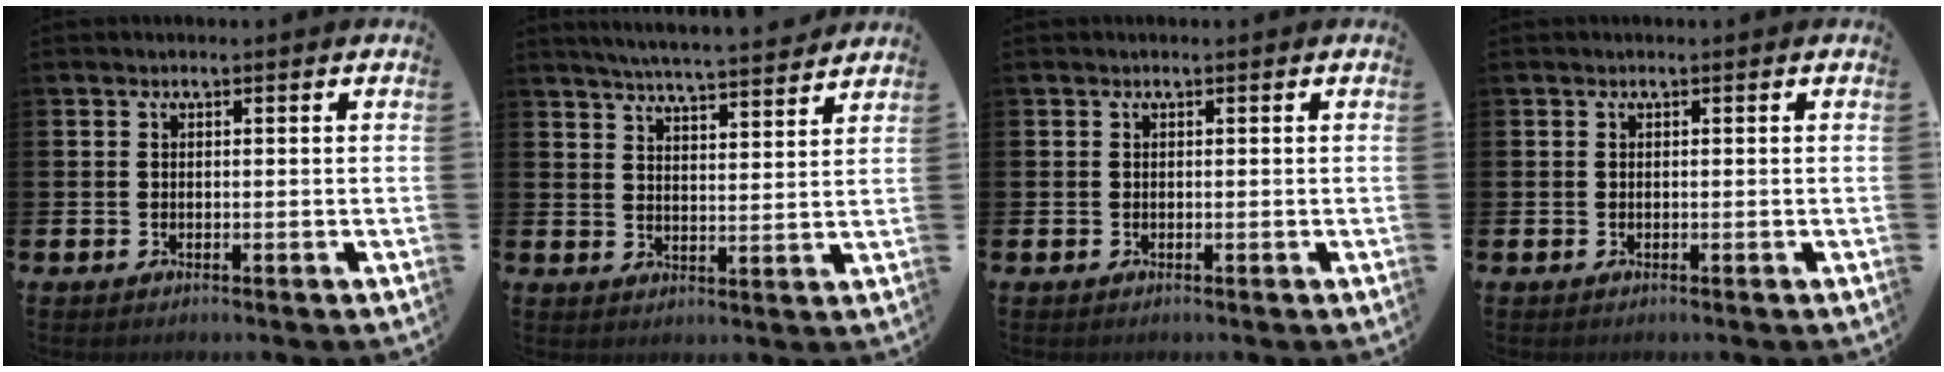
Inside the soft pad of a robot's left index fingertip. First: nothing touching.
{"total": 5.6, "force": [5.5, -0.2, 1.1], "torque": [-0.034, -0.038, 0.095]}
{"total": 0.0}
{"total": 0.0}